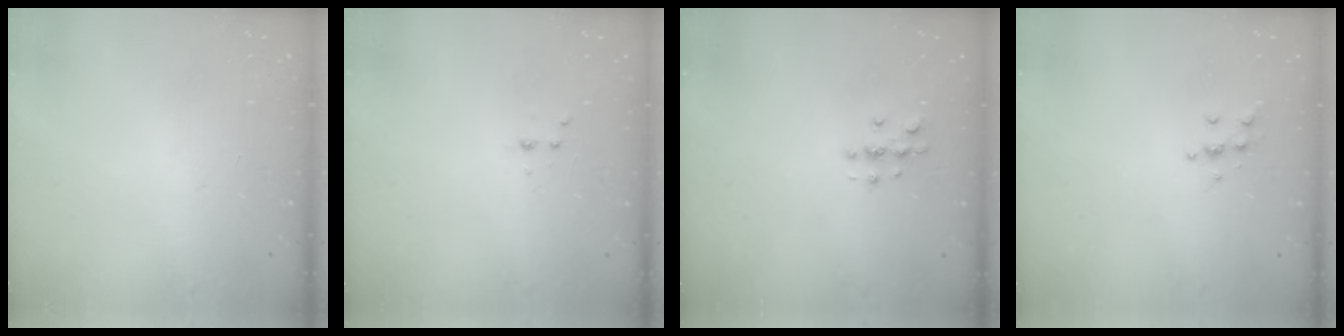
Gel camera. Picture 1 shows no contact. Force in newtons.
{"total": 2.9, "press": 2.7, "slide": 1.0}
{"total": 2.8, "press": 2.8, "slide": 0.2}
{"total": 5.4, "press": 5.3, "slide": 0.4}